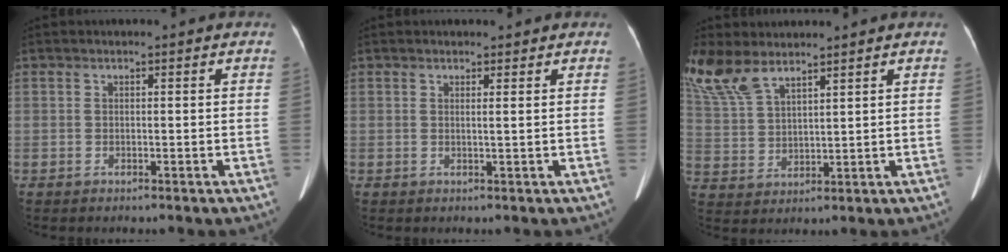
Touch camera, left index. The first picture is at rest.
{"total": 1.8, "force": [1.6, 0.0, 0.7], "torque": [-0.007, -0.013, 0.015]}
{"total": 13.7, "force": [10.8, 5.2, 6.7], "torque": [-0.180, 0.015, 0.224]}